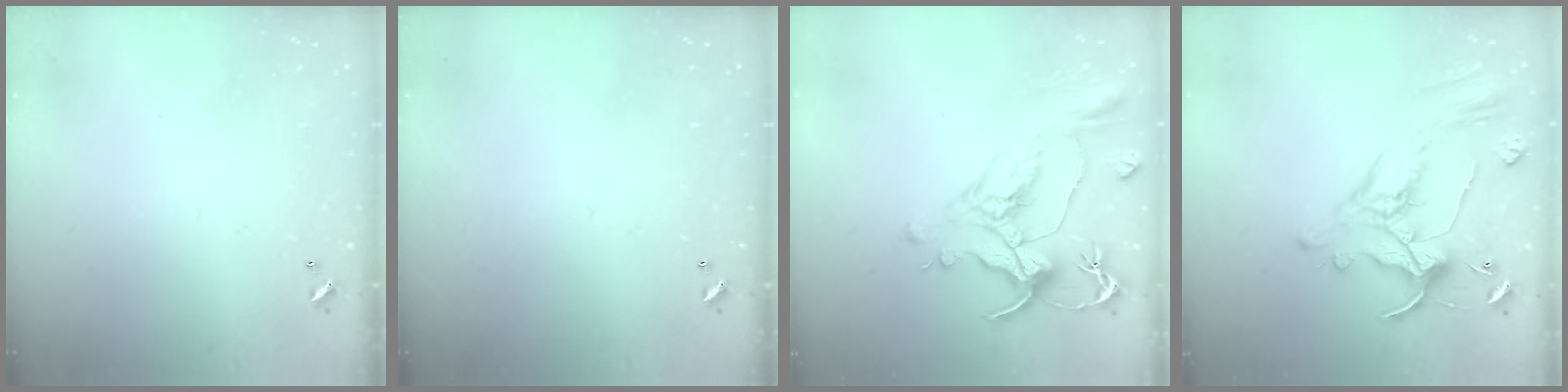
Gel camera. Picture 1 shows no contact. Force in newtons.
{"total": 0.0}
{"total": 1.5, "press": 0.4, "slide": 1.5}
{"total": 2.5, "press": 2.2, "slide": 1.2}